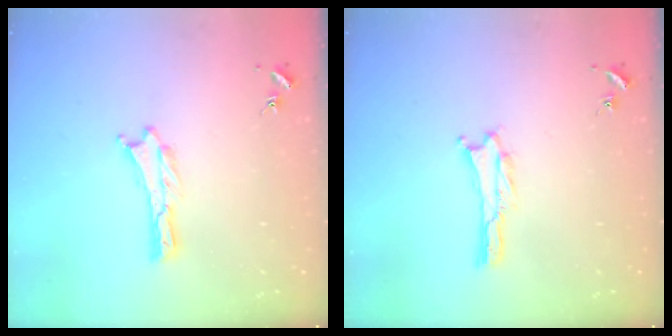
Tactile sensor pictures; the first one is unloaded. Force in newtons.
{"total": 0.0}